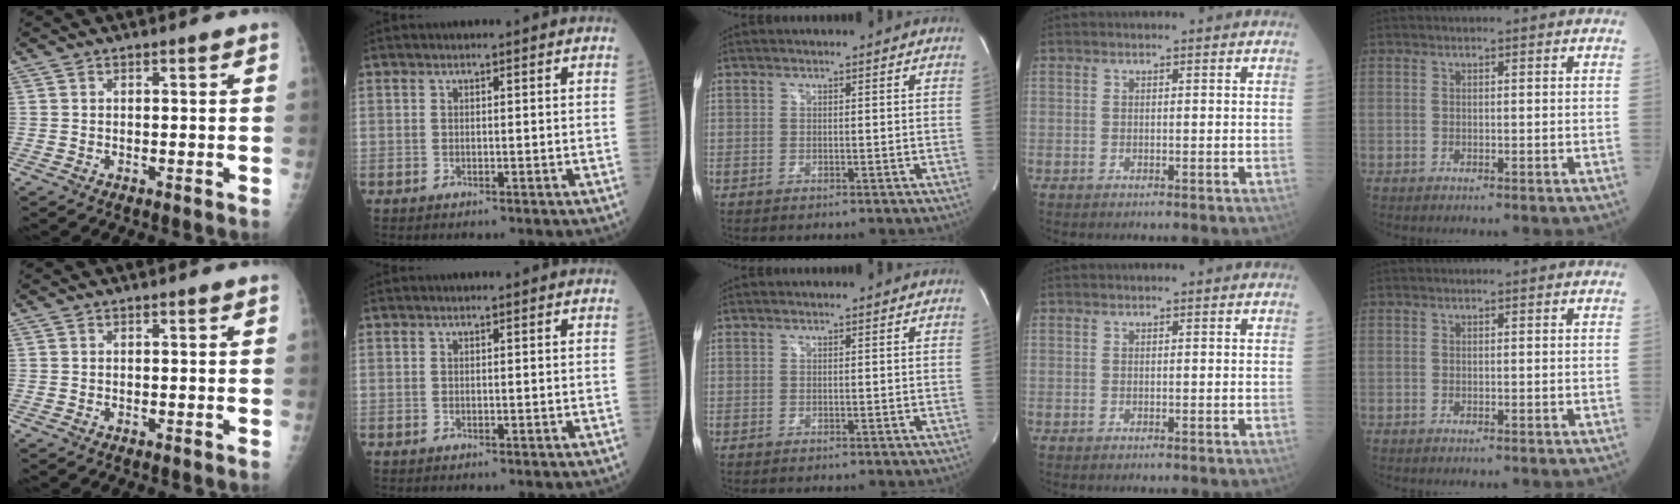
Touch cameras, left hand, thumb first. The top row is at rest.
{}